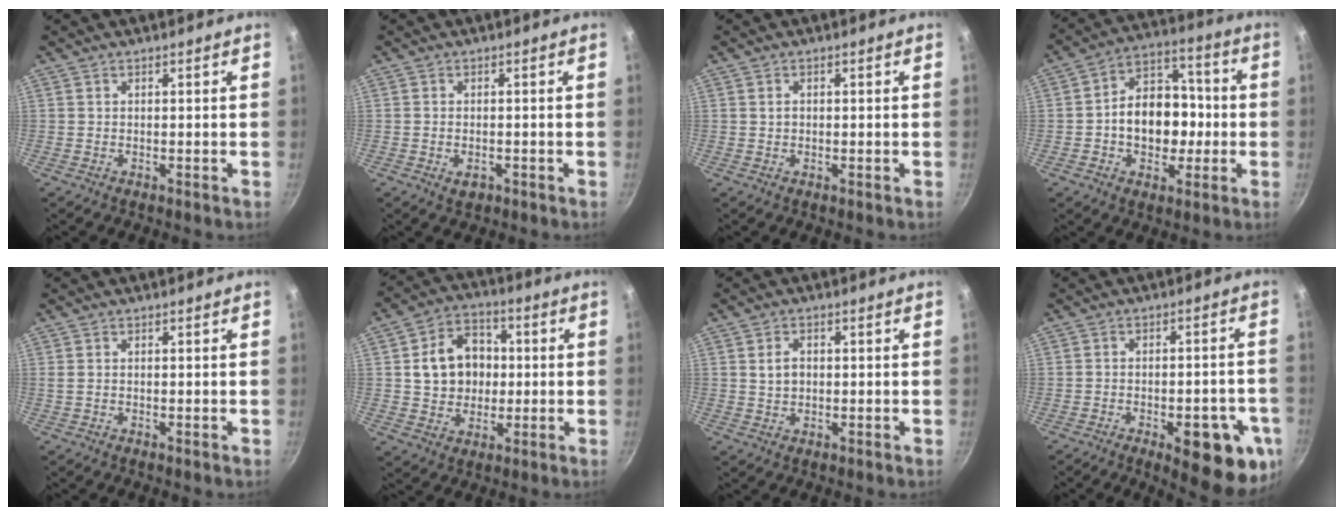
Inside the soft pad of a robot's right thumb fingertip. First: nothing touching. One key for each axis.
{"total": 2.2, "fx": -0.9, "fy": 1.4, "fz": 1.4, "tx": -0.022, "ty": 0.004, "tz": -0.010}
{"total": 1.0, "fx": 0.2, "fy": 0.8, "fz": 0.6, "tx": -0.008, "ty": 0.002, "tz": 0.004}
{"total": 14.5, "fx": -1.4, "fy": 10.2, "fz": 10.2, "tx": -0.114, "ty": 0.038, "tz": -0.025}
{"total": 1.0, "fx": 0.0, "fy": 0.5, "fz": 0.8, "tx": -0.023, "ty": -0.002, "tz": 0.000}
{"total": 12.5, "fx": 1.2, "fy": 10.2, "fz": 7.2, "tx": -0.083, "ty": 0.012, "tz": 0.019}
{"total": 3.2, "fx": 0.5, "fy": 2.4, "fz": 2.1, "tx": -0.031, "ty": 0.002, "tz": 0.010}
{"total": 15.7, "fx": -6.7, "fy": 5.7, "fz": 13.0, "tx": -0.118, "ty": 0.026, "tz": -0.072}